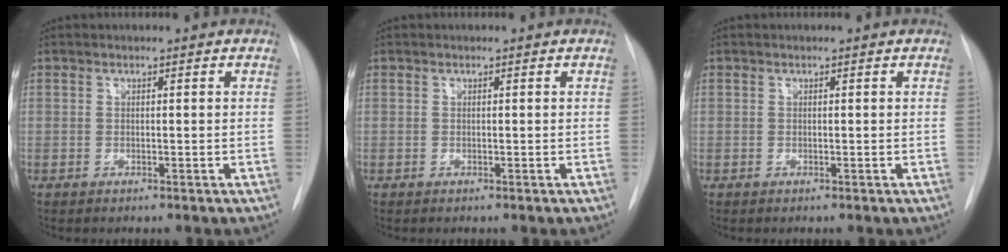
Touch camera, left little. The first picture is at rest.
{"total": 0.0}
{"total": 0.0}